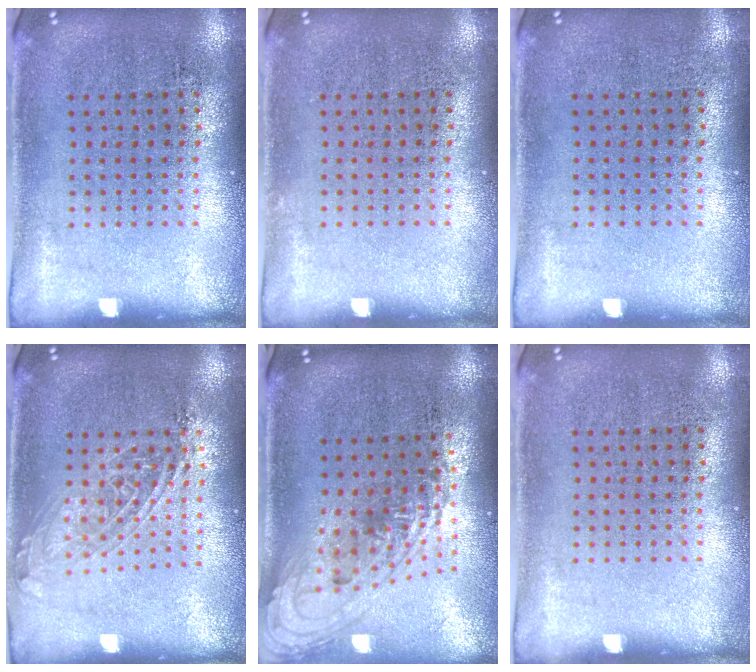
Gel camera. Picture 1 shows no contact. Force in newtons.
{"total": 0.0}
{"total": 0.0}
{"total": 1.5, "press": 1.2, "slide": 0.9}
{"total": 1.8, "press": 1.3, "slide": 1.2}
{"total": 0.0}